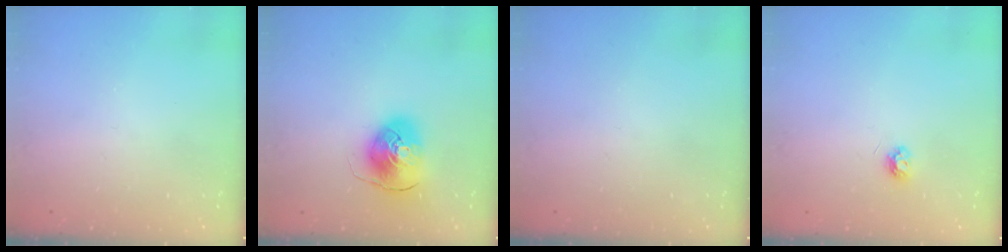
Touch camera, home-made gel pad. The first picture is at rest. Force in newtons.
{"total": 9.7, "press": 9.6, "slide": 1.3}
{"total": 0.0}
{"total": 3.8, "press": 3.8, "slide": 0.5}